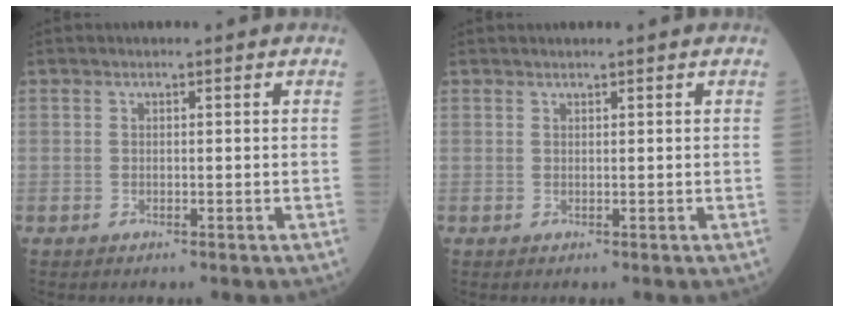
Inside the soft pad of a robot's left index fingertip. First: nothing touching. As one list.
[{"total": 0.6, "force": [0.6, -0.1, 0.1], "torque": [-0.006, 0.008, 0.015]}]